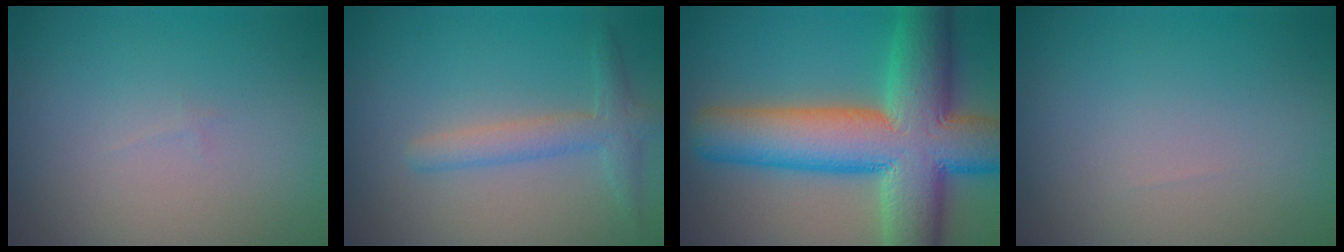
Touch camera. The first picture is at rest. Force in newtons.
{"total": 2.5, "press": 2.5, "slide": 0.1}
{"total": 13.8, "press": 13.7, "slide": 0.7}
{"total": 0.0}